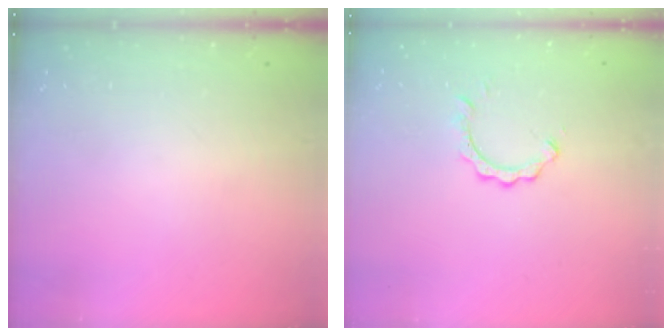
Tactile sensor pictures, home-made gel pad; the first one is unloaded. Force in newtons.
{"total": 2.8, "press": 2.7, "slide": 0.3}